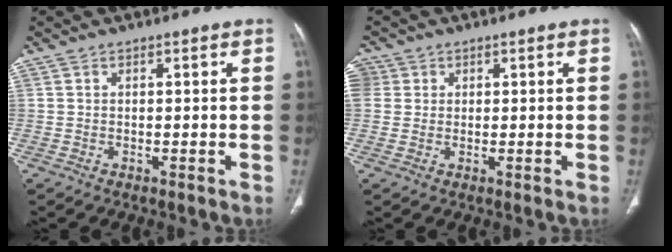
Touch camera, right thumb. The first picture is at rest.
{"total": 6.6, "force": [1.8, 5.9, 2.2], "torque": [-0.058, 0.018, 0.039]}